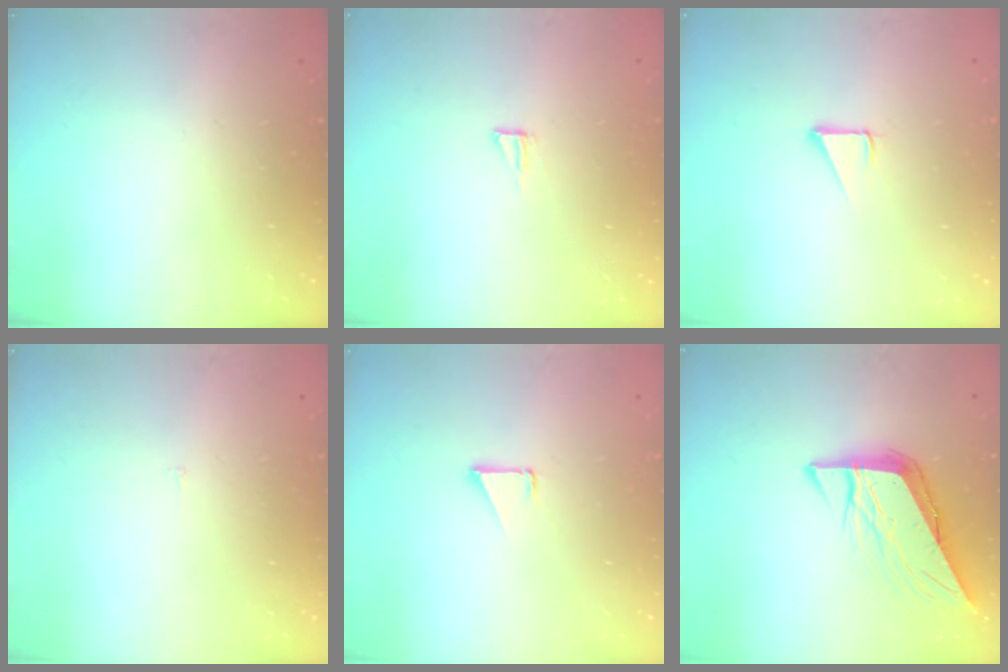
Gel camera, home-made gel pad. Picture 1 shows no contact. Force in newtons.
{"total": 5.1, "press": 5.1, "slide": 0.4}
{"total": 1.9, "press": 1.9, "slide": 0.1}
{"total": 1.8, "press": 1.8, "slide": 0.1}
{"total": 1.1, "press": 1.1, "slide": 0.1}
{"total": 8.9, "press": 8.9, "slide": 0.9}